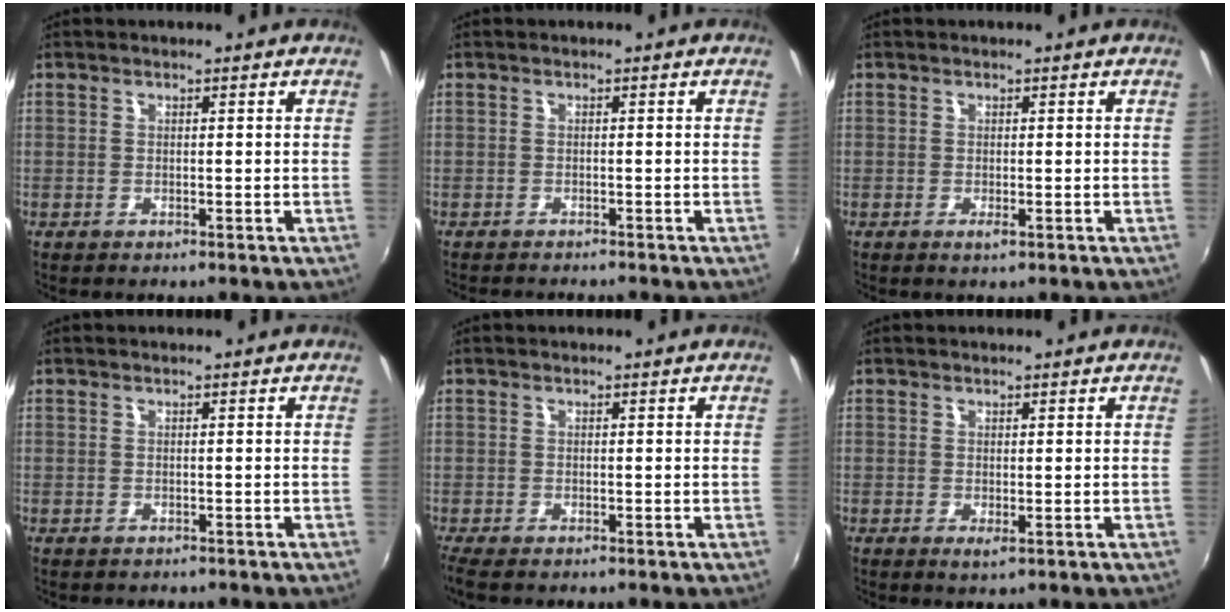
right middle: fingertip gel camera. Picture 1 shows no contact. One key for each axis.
{"total": 3.0, "fx": -2.8, "fy": 0.3, "fz": 0.9, "tx": -0.025, "ty": -0.015, "tz": -0.047}
{"total": 0.9, "fx": -0.4, "fy": 0.2, "fz": 0.8, "tx": -0.015, "ty": -0.004, "tz": -0.007}
{"total": 0.7, "fx": -0.6, "fy": 0.3, "fz": 0.1, "tx": -0.005, "ty": -0.001, "tz": -0.008}
{"total": 2.3, "fx": -1.7, "fy": 0.5, "fz": 1.5, "tx": -0.030, "ty": -0.013, "tz": -0.030}
{"total": 0.9, "fx": 0.2, "fy": 0.3, "fz": 0.8, "tx": -0.016, "ty": -0.003, "tz": 0.001}